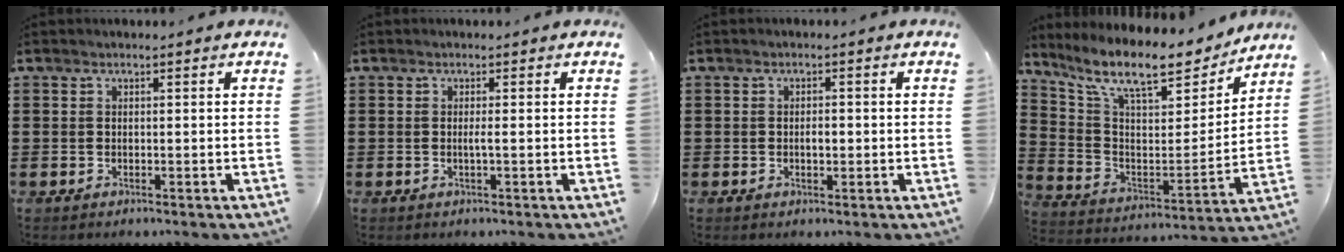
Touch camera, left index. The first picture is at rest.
{"total": 1.1, "force": [-0.2, -0.1, 1.0], "torque": [-0.020, -0.004, -0.004]}
{"total": 1.6, "force": [-0.2, 0.7, 1.4], "torque": [-0.028, 0.003, -0.004]}
{"total": 11.8, "force": [9.5, 2.7, 6.5], "torque": [-0.158, -0.054, 0.161]}